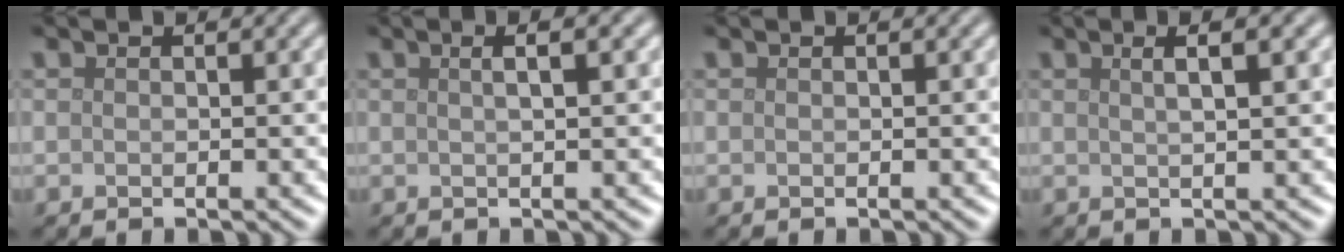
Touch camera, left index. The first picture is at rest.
{"total": 3.2, "force": [1.2, 1.3, 2.6], "torque": [-0.015, 0.009, -0.007]}
{"total": 0.0}
{"total": 3.6, "force": [1.5, 1.3, 2.9], "torque": [-0.019, 0.009, -0.003]}